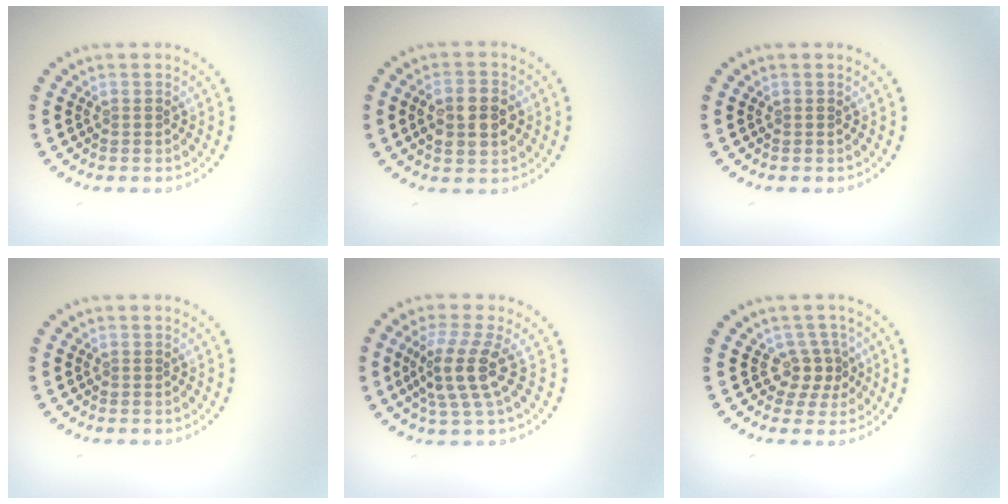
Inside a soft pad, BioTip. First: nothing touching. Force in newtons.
{"total": 4.3, "press": 4.3, "slide": 0.5}
{"total": 0.0}
{"total": 0.0}
{"total": 3.9, "press": 3.2, "slide": 2.3}
{"total": 2.4, "press": 1.9, "slide": 1.6}